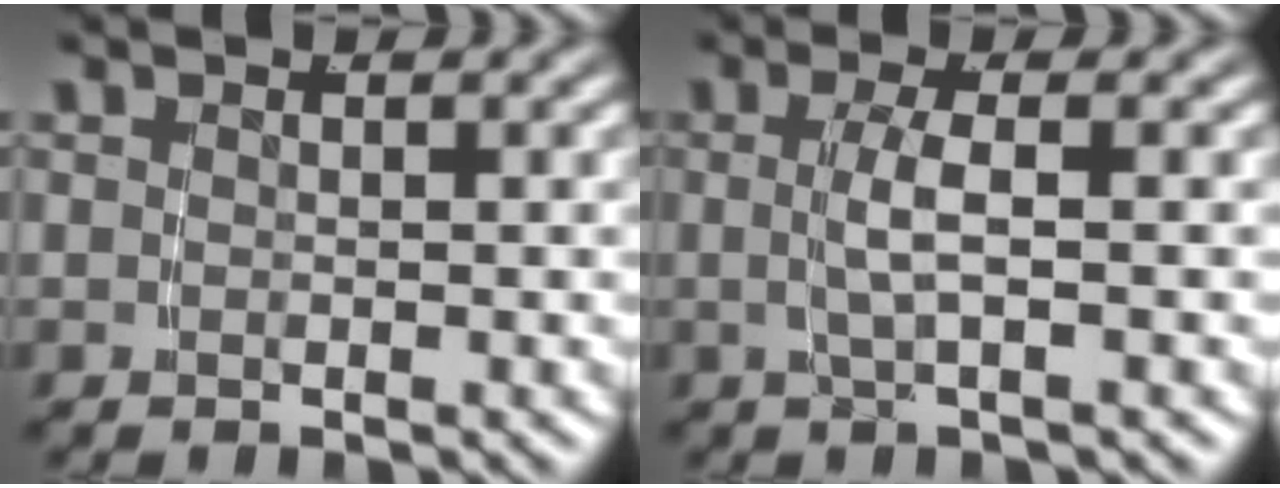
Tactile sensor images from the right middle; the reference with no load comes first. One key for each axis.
{"total": 2.4, "fx": 0.0, "fy": -0.3, "fz": 2.4, "tx": -0.048, "ty": 0.001, "tz": 0.004}